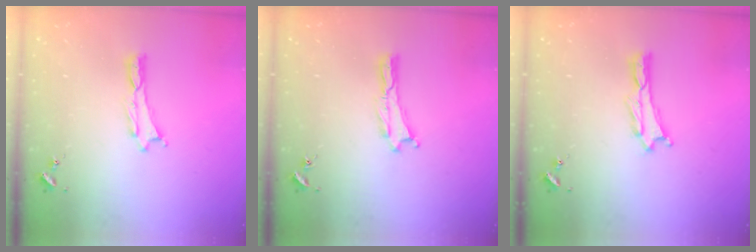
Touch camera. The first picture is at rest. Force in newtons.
{"total": 0.0}
{"total": 0.5, "press": 0.5, "slide": 0.2}